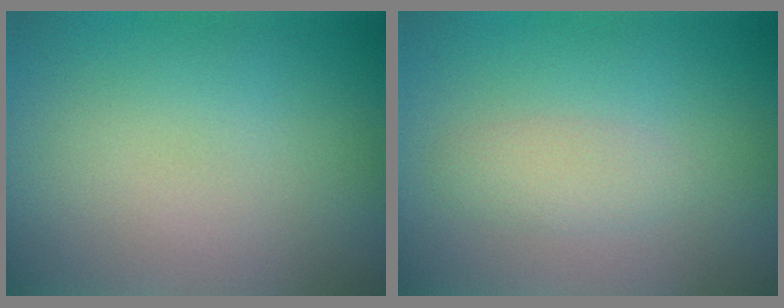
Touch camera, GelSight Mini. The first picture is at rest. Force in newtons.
{"total": 1.5, "press": 1.5, "slide": 0.1}